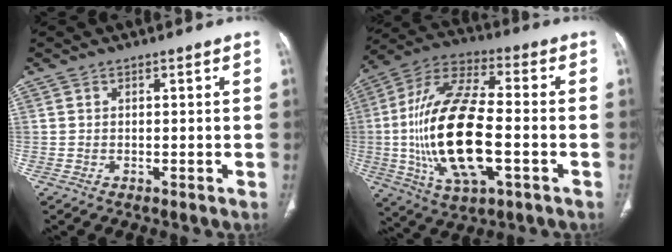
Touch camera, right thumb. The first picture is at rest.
{"total": 22.4, "force": [-3.4, 9.3, 20.1], "torque": [-0.406, 0.018, -0.055]}